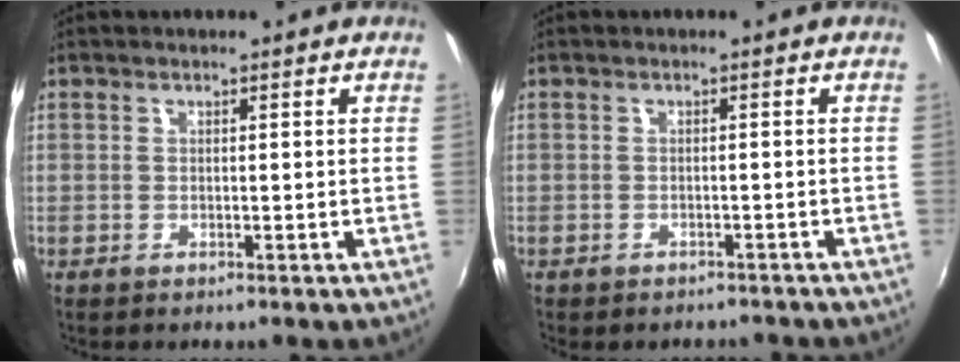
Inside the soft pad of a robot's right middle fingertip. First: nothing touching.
{"total": 3.6, "force": [-3.1, 1.5, 1.0], "torque": [-0.022, -0.013, -0.039]}